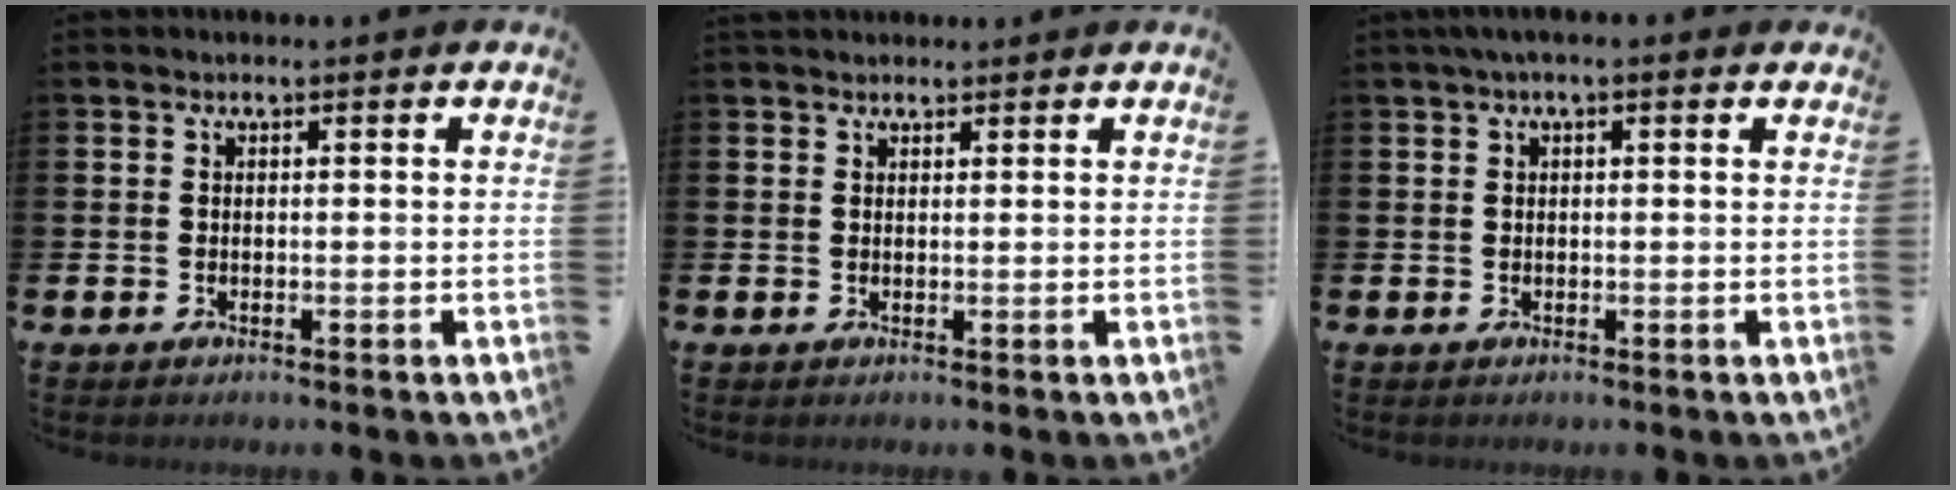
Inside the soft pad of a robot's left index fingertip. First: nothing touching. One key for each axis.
{"total": 1.3, "fx": 1.2, "fy": 0.4, "fz": 0.1, "tx": 0.016, "ty": -0.003, "tz": 0.019}
{"total": 1.3, "fx": 0.7, "fy": 0.2, "fz": 1.1, "tx": -0.009, "ty": -0.001, "tz": 0.009}